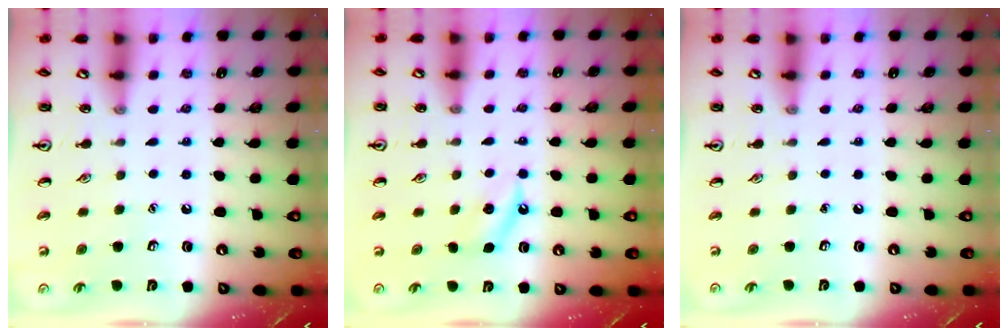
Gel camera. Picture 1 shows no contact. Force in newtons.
{"total": 4.6, "press": 4.5, "slide": 1.3}
{"total": 0.0}